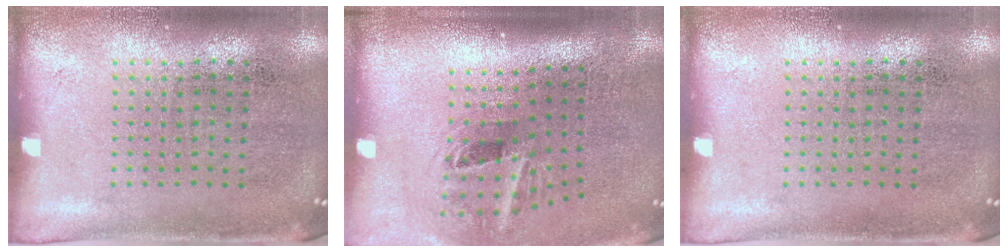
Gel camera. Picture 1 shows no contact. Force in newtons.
{"total": 2.0, "press": 1.2, "slide": 1.6}
{"total": 0.0}